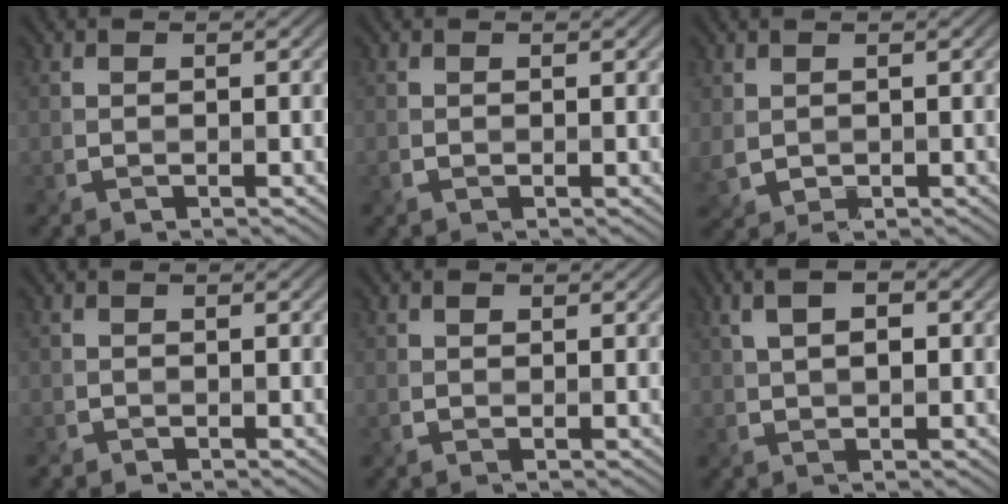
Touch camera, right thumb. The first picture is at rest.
{"total": 0.0}
{"total": 2.2, "force": [0.6, 1.8, 1.2], "torque": [-0.042, -0.007, 0.013]}
{"total": 1.0, "force": [-0.6, 0.6, -0.5], "torque": [0.019, -0.005, -0.018]}
{"total": 0.6, "force": [0.3, 0.5, 0.2], "torque": [-0.003, -0.001, 0.002]}
{"total": 4.5, "force": [1.5, 2.4, 3.6], "torque": [-0.071, 0.007, 0.015]}